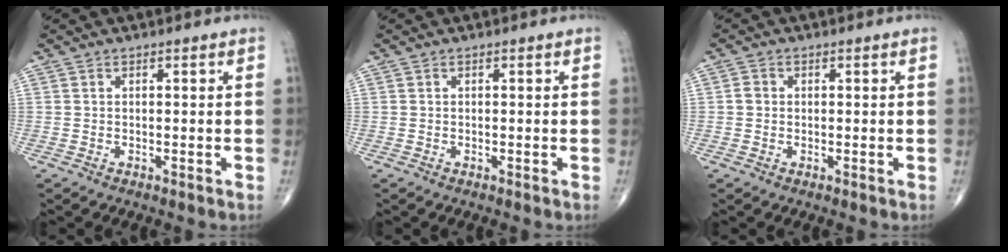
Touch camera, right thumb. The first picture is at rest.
{"total": 0.0}
{"total": 1.5, "force": [0.0, 1.4, 0.6], "torque": [-0.006, 0.003, -0.001]}